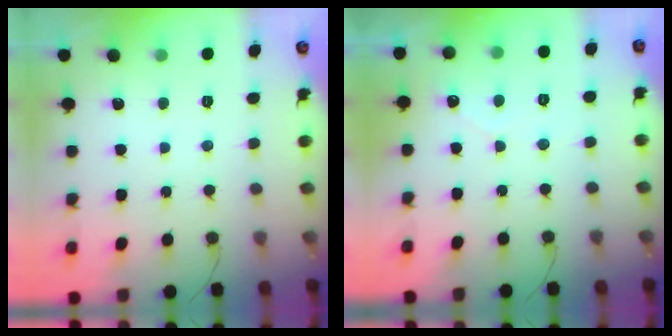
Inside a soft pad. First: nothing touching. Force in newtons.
{"total": 1.6, "press": 1.6, "slide": 0.2}